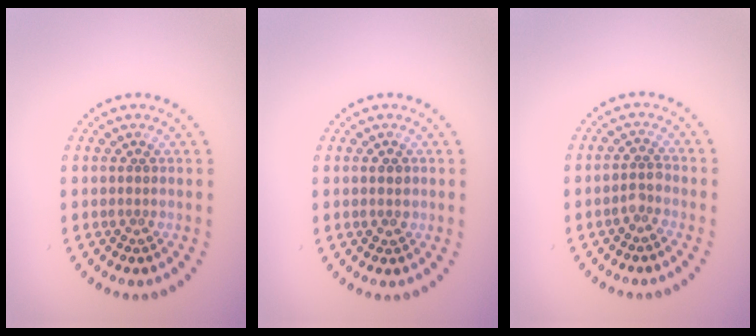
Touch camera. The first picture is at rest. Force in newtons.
{"total": 1.4, "press": 1.4, "slide": 0.1}
{"total": 1.3, "press": 1.1, "slide": 0.7}